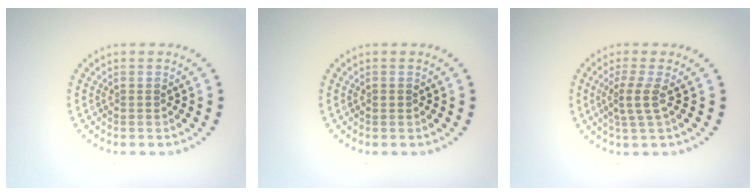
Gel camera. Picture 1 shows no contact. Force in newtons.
{"total": 0.7, "press": 0.7, "slide": 0.0}
{"total": 2.3, "press": 1.6, "slide": 1.6}